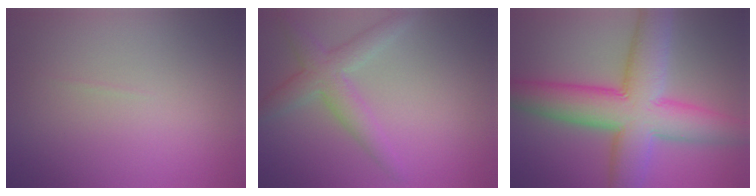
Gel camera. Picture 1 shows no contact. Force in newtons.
{"total": 3.5, "press": 3.5, "slide": 0.2}
{"total": 10.8, "press": 10.8, "slide": 0.3}